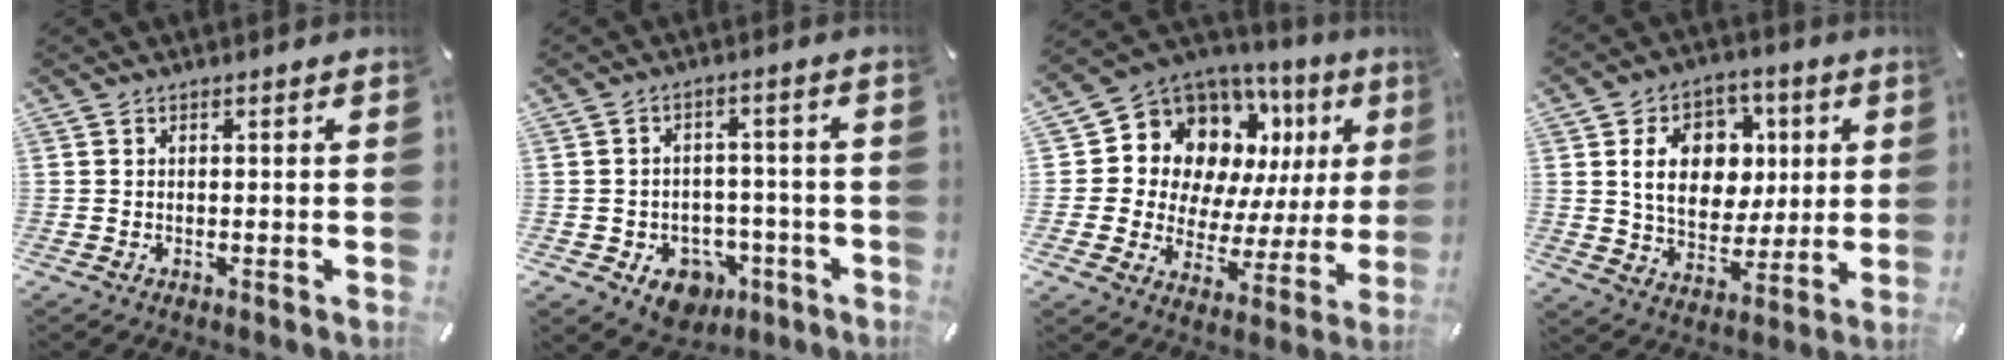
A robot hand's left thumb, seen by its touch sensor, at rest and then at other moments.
{"total": 7.4, "force": [-3.2, 6.1, 2.5], "torque": [-0.024, 0.027, -0.049]}
{"total": 13.5, "force": [7.1, 10.2, 5.4], "torque": [-0.089, -0.074, 0.136]}
{"total": 13.9, "force": [3.2, 11.4, 7.4], "torque": [-0.114, 0.005, 0.065]}